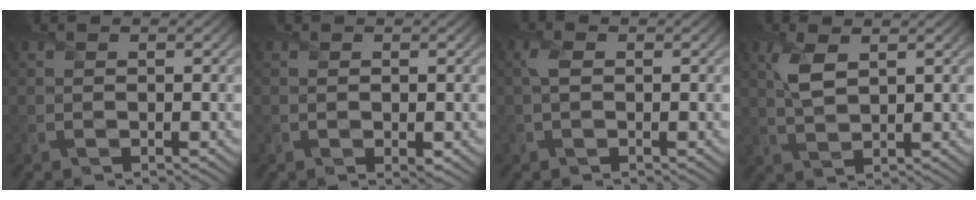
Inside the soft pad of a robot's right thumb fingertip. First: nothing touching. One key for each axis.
{"total": 0.9, "fx": -0.2, "fy": 0.4, "fz": 0.7, "tx": -0.009, "ty": -0.001, "tz": -0.003}
{"total": 1.6, "fx": 0.2, "fy": 0.9, "fz": 1.3, "tx": -0.031, "ty": 0.003, "tz": 0.000}
{"total": 3.9, "fx": 1.7, "fy": 1.7, "fz": 3.1, "tx": -0.078, "ty": 0.001, "tz": 0.036}